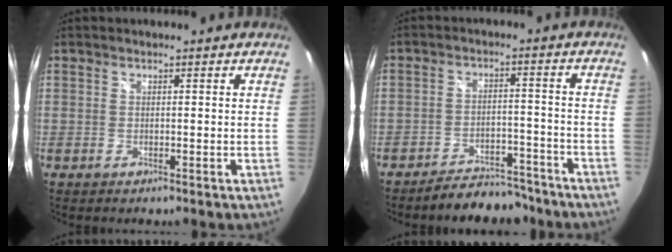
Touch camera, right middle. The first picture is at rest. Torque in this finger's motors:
{"motor_torque": [0.93, -1.20, 0.10, 0.04]}